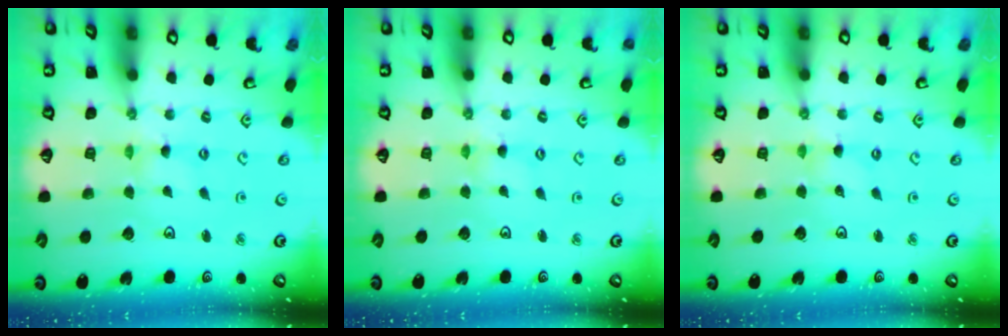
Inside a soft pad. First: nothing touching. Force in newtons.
{"total": 0.6, "press": 0.6, "slide": 0.2}
{"total": 0.0}